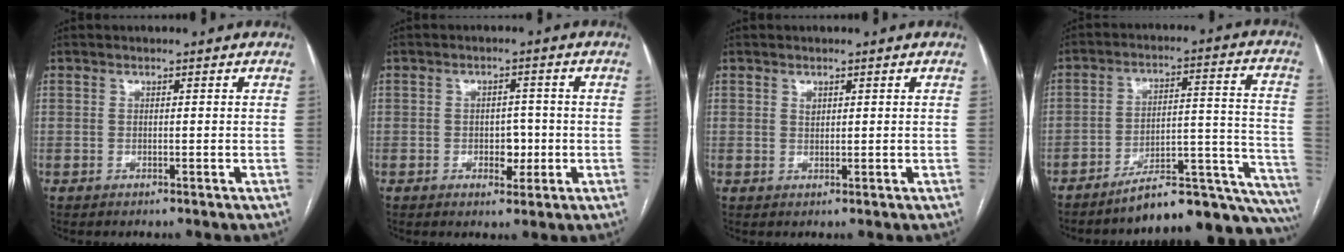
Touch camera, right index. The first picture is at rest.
{"total": 3.9, "force": [-1.0, 2.4, 2.9], "torque": [-0.035, 0.007, -0.008]}
{"total": 1.0, "force": [0.5, 0.8, 0.5], "torque": [-0.008, -0.002, 0.009]}
{"total": 20.6, "force": [-18.0, 3.1, 9.4], "torque": [-0.043, 0.059, -0.246]}